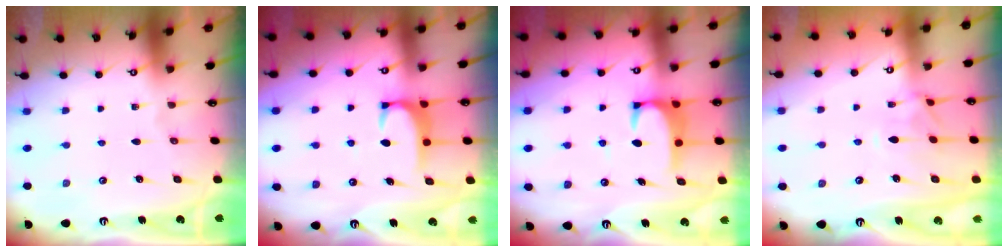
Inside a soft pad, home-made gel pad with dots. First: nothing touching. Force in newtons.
{"total": 2.0, "press": 1.9, "slide": 0.6}
{"total": 3.5, "press": 3.4, "slide": 0.7}
{"total": 1.4, "press": 1.1, "slide": 0.9}